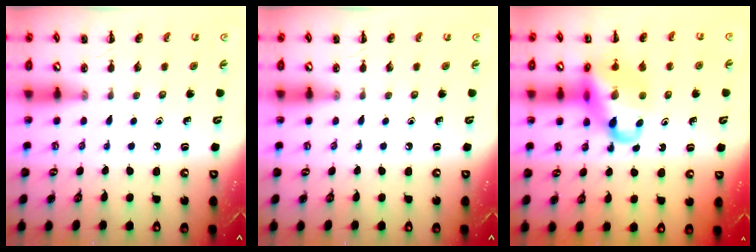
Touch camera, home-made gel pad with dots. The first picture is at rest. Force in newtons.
{"total": 0.0}
{"total": 17.5, "press": 17.2, "slide": 3.4}